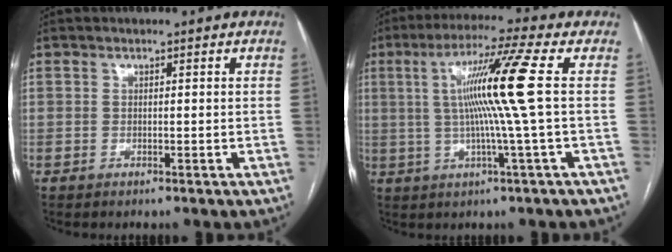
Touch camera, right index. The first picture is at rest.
{"total": 11.5, "force": [1.1, -2.5, 11.2], "torque": [-0.199, 0.008, 0.020]}